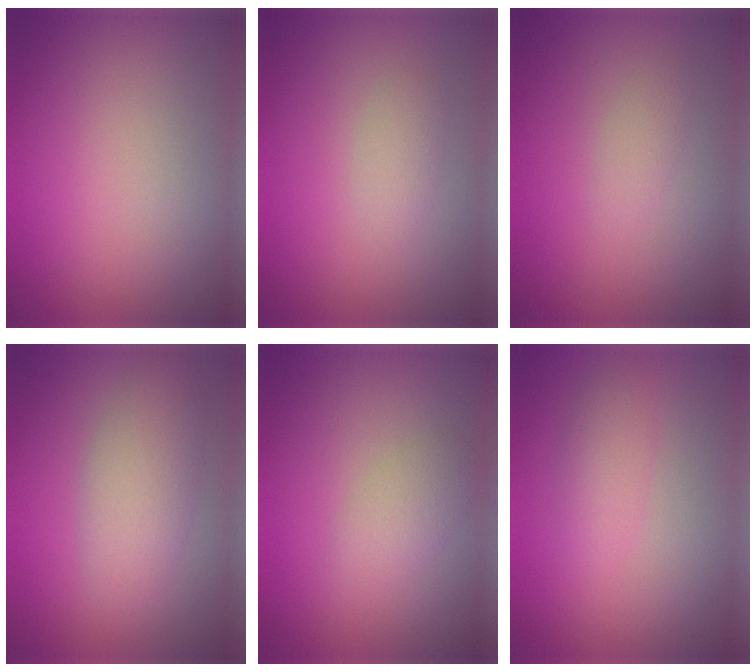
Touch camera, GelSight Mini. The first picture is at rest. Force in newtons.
{"total": 1.4, "press": 1.4, "slide": 0.1}
{"total": 1.1, "press": 1.1, "slide": 0.0}
{"total": 3.9, "press": 3.9, "slide": 0.1}
{"total": 2.1, "press": 2.1, "slide": 0.1}
{"total": 2.0, "press": 2.0, "slide": 0.1}